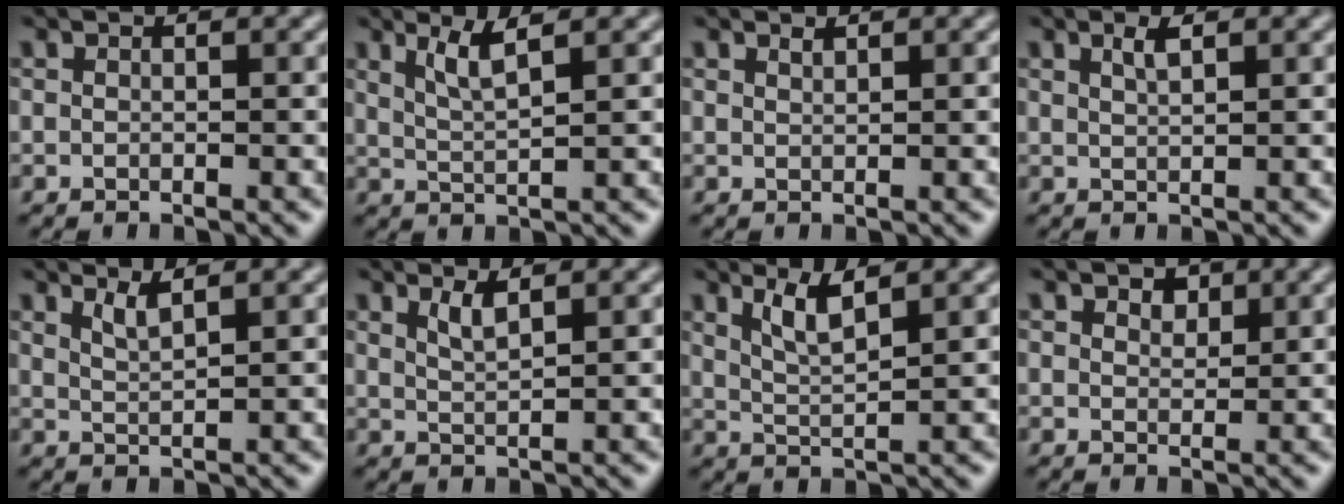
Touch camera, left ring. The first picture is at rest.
{"total": 2.7, "force": [1.5, 0.5, 2.2], "torque": [-0.039, -0.003, 0.032]}
{"total": 0.7, "force": [0.6, 0.1, 0.2], "torque": [-0.001, -0.001, 0.013]}
{"total": 1.4, "force": [0.9, 0.3, 1.1], "torque": [-0.019, 0.003, 0.015]}
{"total": 1.8, "force": [1.2, 0.4, 1.2], "torque": [-0.019, -0.002, 0.023]}
{"total": 1.8, "force": [1.1, 0.5, 1.3], "torque": [-0.024, -0.002, 0.020]}
{"total": 2.9, "force": [1.8, 0.6, 2.2], "torque": [-0.041, -0.005, 0.038]}
{"total": 1.6, "force": [1.1, 0.9, 0.6], "torque": [-0.007, -0.003, 0.017]}